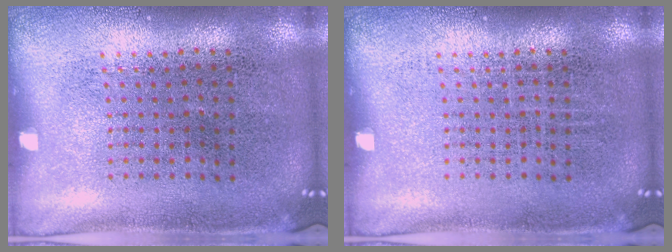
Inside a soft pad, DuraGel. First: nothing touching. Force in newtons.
{"total": 0.0}